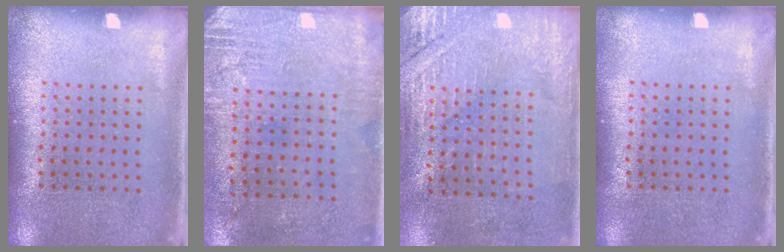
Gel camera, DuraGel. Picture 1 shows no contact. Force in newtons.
{"total": 2.8, "press": 2.4, "slide": 1.5}
{"total": 2.8, "press": 2.6, "slide": 0.9}
{"total": 0.0}